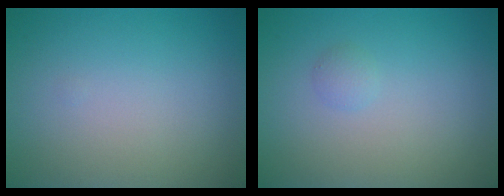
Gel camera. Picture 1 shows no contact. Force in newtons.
{"total": 0.8, "press": 0.8, "slide": 0.1}